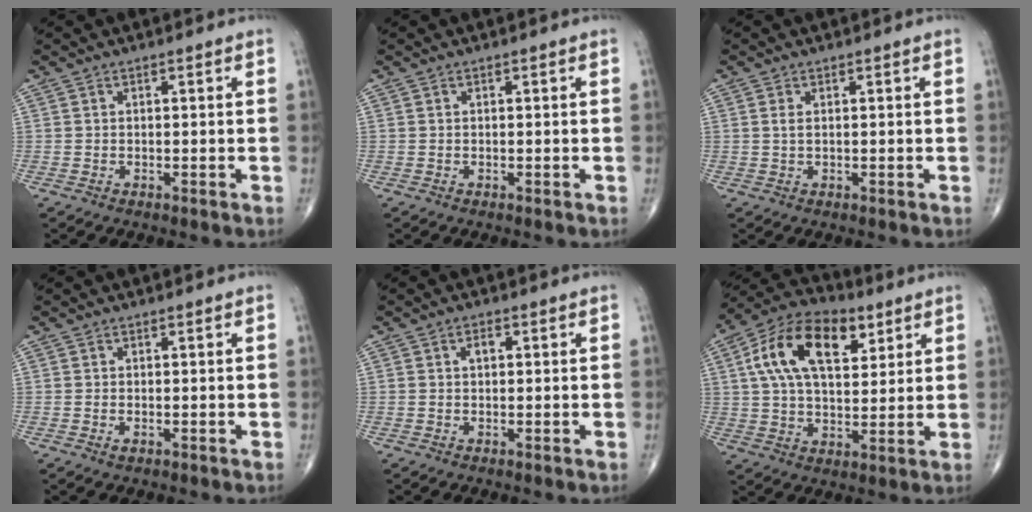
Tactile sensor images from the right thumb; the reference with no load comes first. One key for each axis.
{"total": 0.0}
{"total": 1.0, "fx": 0.3, "fy": 0.4, "fz": 0.9, "tx": -0.024, "ty": 0.004, "tz": 0.008}
{"total": 0.9, "fx": -0.3, "fy": 0.5, "fz": 0.7, "tx": -0.014, "ty": -0.002, "tz": -0.005}
{"total": 1.7, "fx": 0.3, "fy": 1.1, "fz": 1.2, "tx": -0.019, "ty": 0.004, "tz": 0.003}
{"total": 17.5, "fx": 6.3, "fy": 9.7, "fz": 13.1, "tx": -0.211, "ty": 0.001, "tz": 0.104}